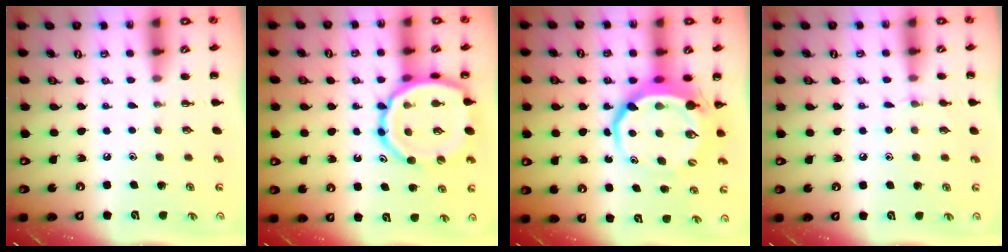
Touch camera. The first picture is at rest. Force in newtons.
{"total": 16.7, "press": 16.5, "slide": 2.2}
{"total": 9.3, "press": 9.0, "slide": 2.5}
{"total": 5.8, "press": 5.4, "slide": 2.1}